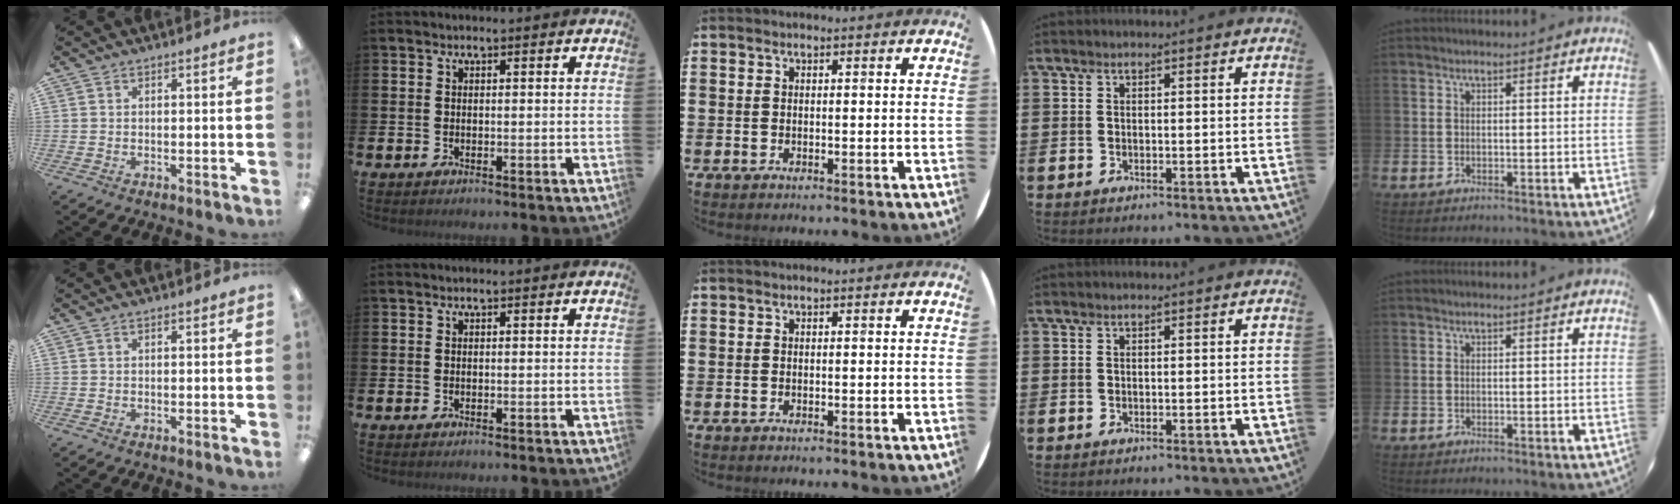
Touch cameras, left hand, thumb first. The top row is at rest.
{}